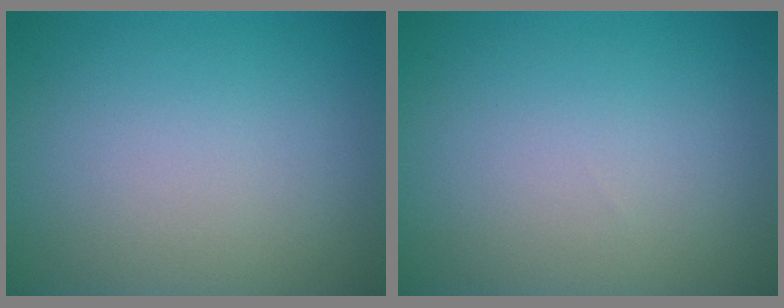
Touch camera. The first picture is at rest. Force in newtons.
{"total": 0.0}